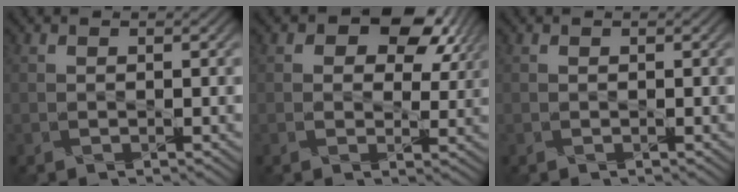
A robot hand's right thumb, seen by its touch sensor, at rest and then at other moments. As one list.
[{"total": 8.2, "force": [4.0, 5.4, 4.8], "torque": [-0.062, -0.005, 0.059]}, {"total": 0.0}]